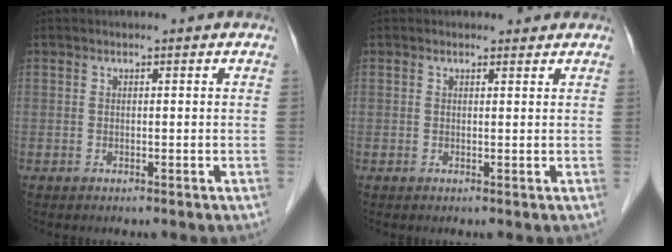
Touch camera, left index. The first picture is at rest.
{"total": 0.8, "force": [0.7, 0.5, 0.0], "torque": [-0.004, -0.003, 0.007]}